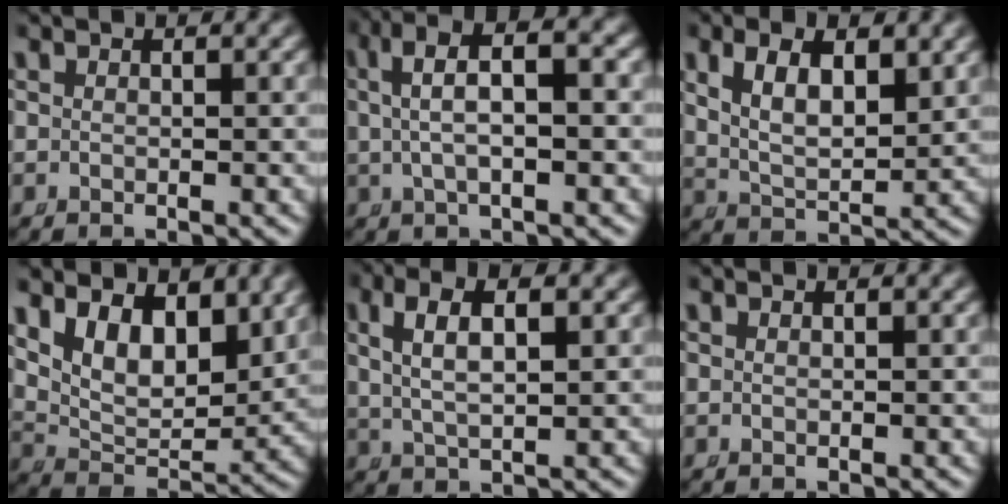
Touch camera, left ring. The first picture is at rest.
{"total": 5.6, "force": [1.7, 2.3, 4.7], "torque": [-0.073, 0.019, 0.019]}
{"total": 5.6, "force": [1.6, 3.3, 4.2], "torque": [-0.070, -0.008, 0.030]}
{"total": 8.9, "force": [3.1, 6.1, 5.8], "torque": [-0.099, -0.014, 0.053]}
{"total": 4.5, "force": [1.5, 1.8, 3.9], "torque": [-0.073, 0.004, 0.033]}
{"total": 0.0}